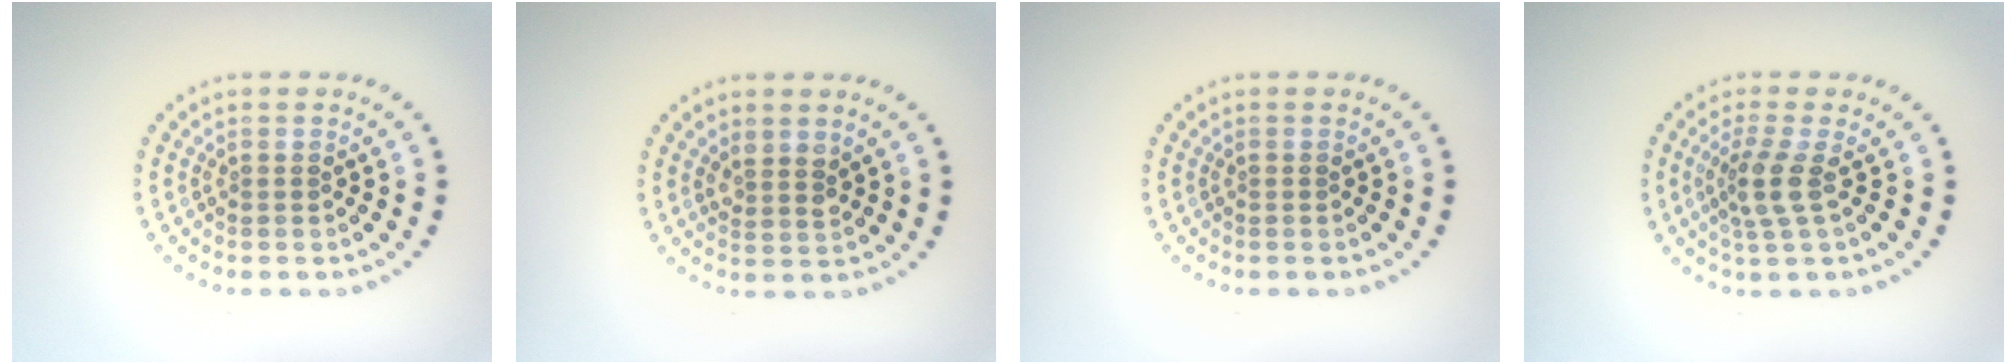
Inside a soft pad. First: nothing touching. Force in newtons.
{"total": 1.7, "press": 1.5, "slide": 0.8}
{"total": 0.0}
{"total": 2.7, "press": 2.1, "slide": 1.8}